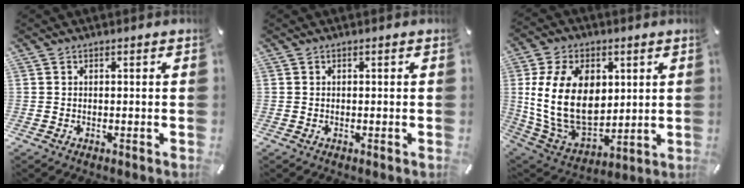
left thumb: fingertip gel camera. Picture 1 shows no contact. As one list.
[{"total": 0.0}, {"total": 19.3, "force": [3.1, 13.4, 13.5], "torque": [-0.278, -0.012, 0.057]}]